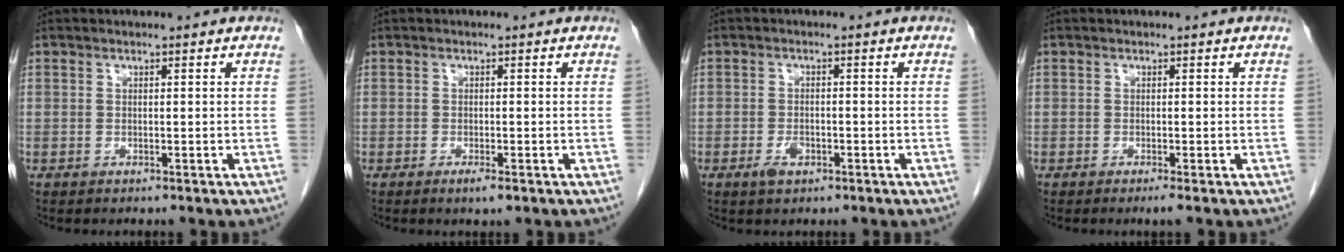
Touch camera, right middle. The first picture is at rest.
{"total": 1.6, "force": [-0.9, 0.3, 1.3], "torque": [-0.021, -0.003, -0.013]}
{"total": 2.5, "force": [-1.3, 1.3, 1.7], "torque": [-0.034, 0.002, -0.019]}
{"total": 1.0, "force": [-0.6, -0.2, 0.7], "torque": [-0.012, -0.002, -0.010]}